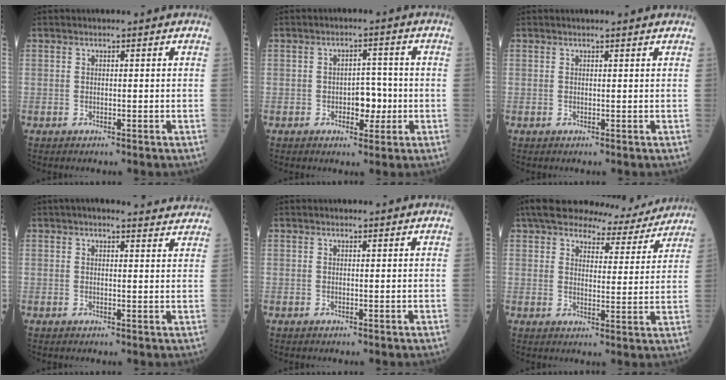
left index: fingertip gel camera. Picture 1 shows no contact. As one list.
[{"total": 4.2, "force": [-1.4, 2.4, 3.2], "torque": [-0.041, 0.002, -0.020]}, {"total": 0.9, "force": [0.9, -0.1, 0.3], "torque": [-0.010, -0.003, 0.009]}, {"total": 7.1, "force": [6.6, 1.3, 2.5], "torque": [-0.026, 0.010, 0.061]}, {"total": 0.0}, {"total": 11.3, "force": [10.3, 2.8, 3.6], "torque": [-0.045, -0.001, 0.129]}]